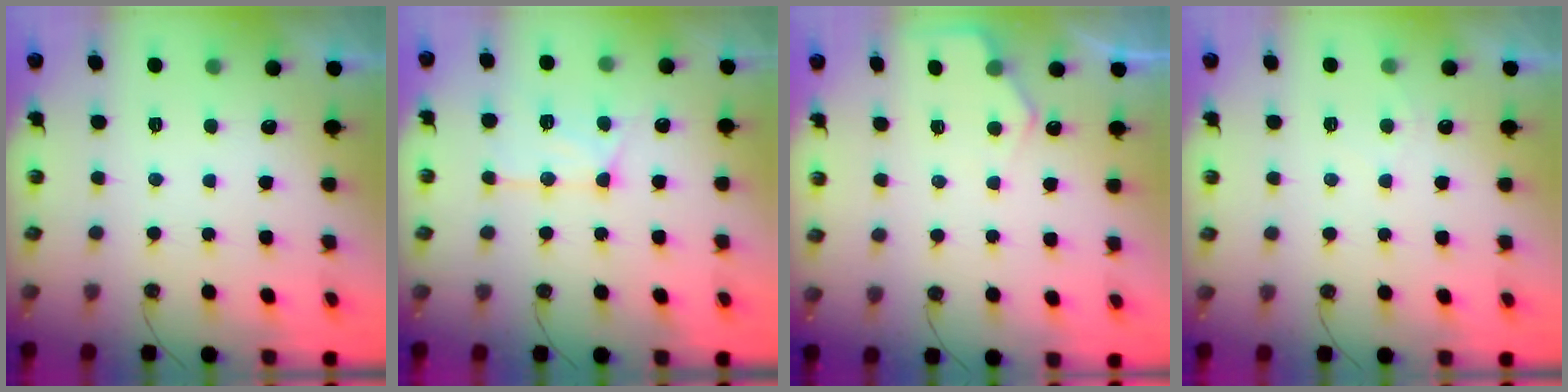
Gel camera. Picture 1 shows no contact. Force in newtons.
{"total": 13.5, "press": 13.4, "slide": 1.3}
{"total": 4.7, "press": 4.6, "slide": 0.5}
{"total": 4.5, "press": 4.5, "slide": 0.6}